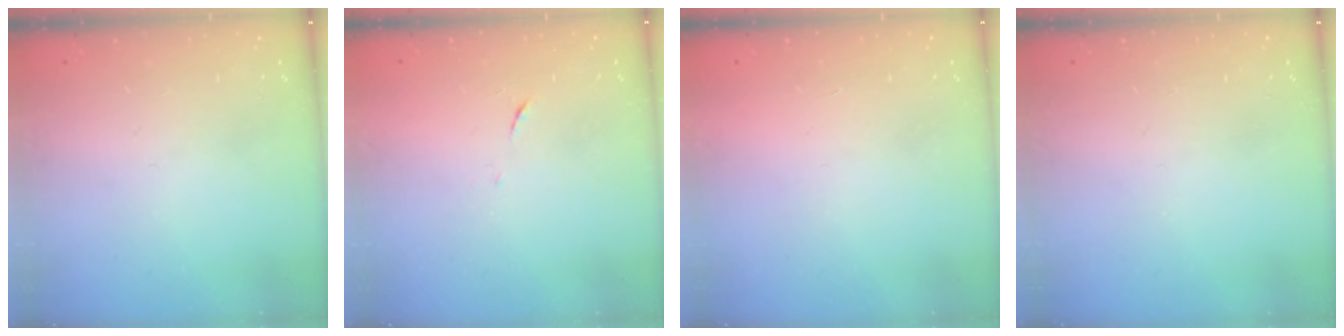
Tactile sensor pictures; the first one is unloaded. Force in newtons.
{"total": 6.2, "press": 6.1, "slide": 0.7}
{"total": 1.7, "press": 1.7, "slide": 0.1}
{"total": 0.0}